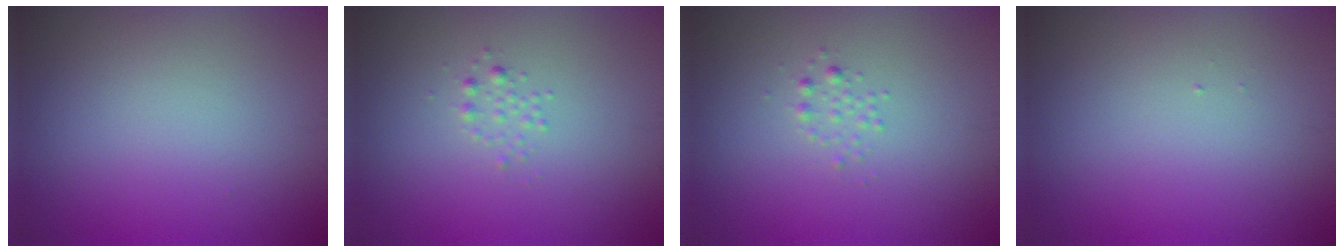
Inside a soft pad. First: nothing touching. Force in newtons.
{"total": 0.9, "press": 0.9, "slide": 0.0}
{"total": 0.9, "press": 0.9, "slide": 0.0}
{"total": 0.0}